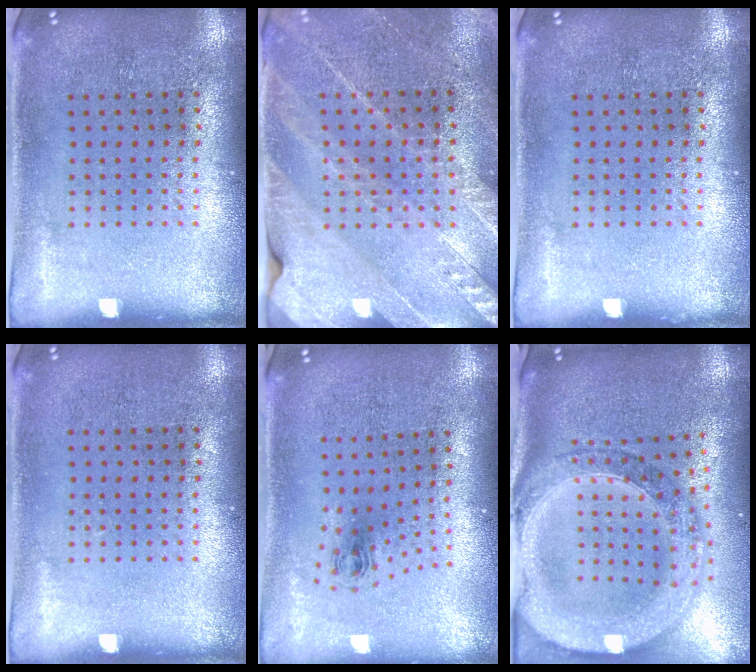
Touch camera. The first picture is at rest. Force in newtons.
{"total": 2.6, "press": 2.5, "slide": 0.4}
{"total": 0.0}
{"total": 0.0}
{"total": 0.9, "press": 0.4, "slide": 0.8}
{"total": 2.8, "press": 2.4, "slide": 1.4}